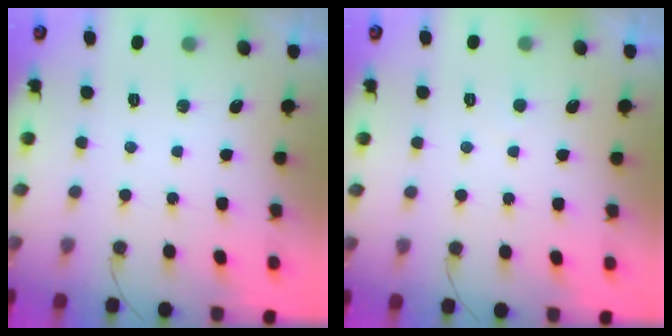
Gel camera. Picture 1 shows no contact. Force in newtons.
{"total": 1.9, "press": 1.9, "slide": 0.3}